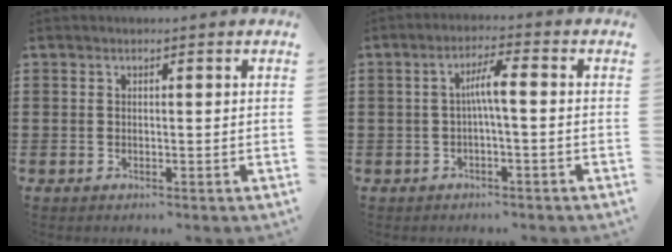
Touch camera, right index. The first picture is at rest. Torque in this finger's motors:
{"motor_torque": [0.92, -0.40, 0.30, 0.13]}